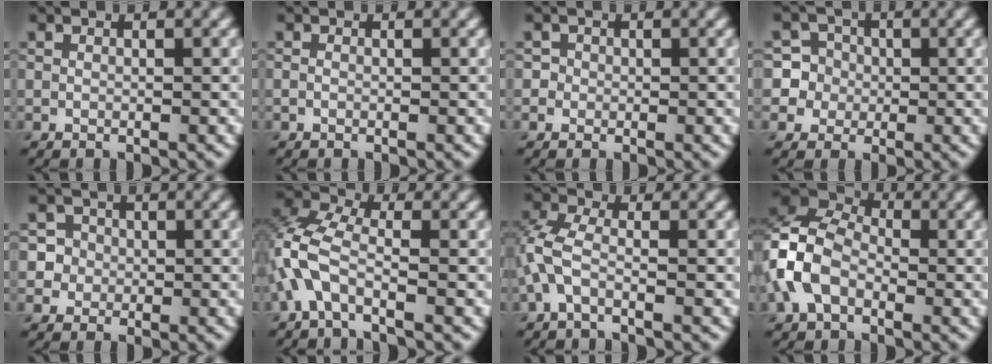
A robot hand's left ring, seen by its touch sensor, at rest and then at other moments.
{"total": 0.0}
{"total": 1.1, "force": [0.1, 1.1, 0.2], "torque": [0.007, 0.000, -0.001]}
{"total": 6.6, "force": [0.5, 6.5, 1.1], "torque": [-0.021, 0.030, 0.000]}
{"total": 4.5, "force": [0.8, 4.3, 1.2], "torque": [-0.006, 0.030, 0.002]}
{"total": 5.3, "force": [-1.8, 2.6, 4.3], "torque": [-0.104, 0.012, -0.053]}
{"total": 3.3, "force": [-1.0, 1.5, 2.8], "torque": [-0.076, 0.006, -0.035]}
{"total": 6.3, "force": [-2.0, 4.3, 4.1], "torque": [-0.094, 0.012, -0.054]}